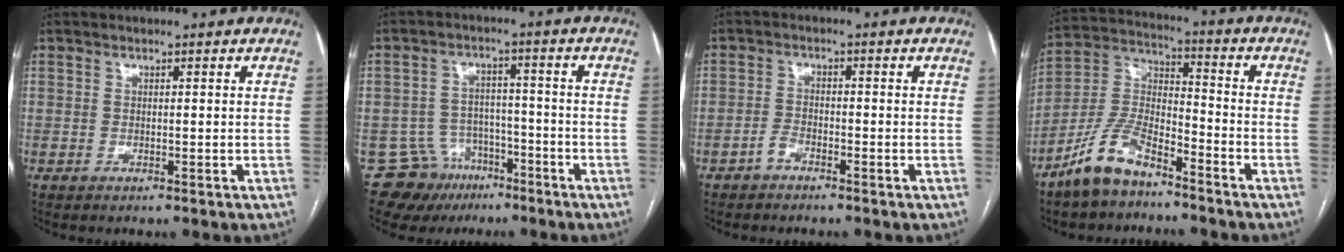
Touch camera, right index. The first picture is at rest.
{"total": 8.2, "force": [-5.2, 6.3, 0.3], "torque": [0.000, 0.031, -0.074]}
{"total": 1.9, "force": [-1.6, 0.7, 0.8], "torque": [-0.016, 0.004, -0.029]}
{"total": 10.4, "force": [-7.9, 3.5, 5.9], "torque": [-0.134, 0.011, -0.156]}